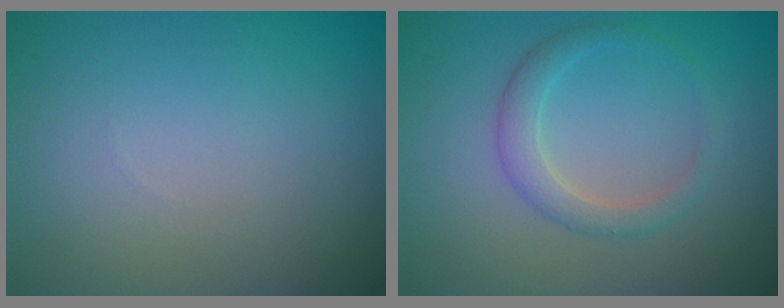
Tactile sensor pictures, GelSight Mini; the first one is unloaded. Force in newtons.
{"total": 2.2, "press": 2.2, "slide": 0.2}